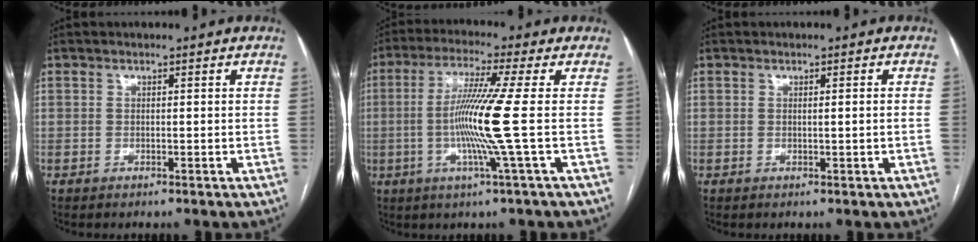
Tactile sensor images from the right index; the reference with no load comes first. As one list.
[{"total": 10.5, "force": [-1.1, -2.4, 10.2], "torque": [-0.198, -0.013, -0.022]}, {"total": 0.9, "force": [0.0, -0.2, 0.9], "torque": [-0.014, 0.001, 0.002]}]